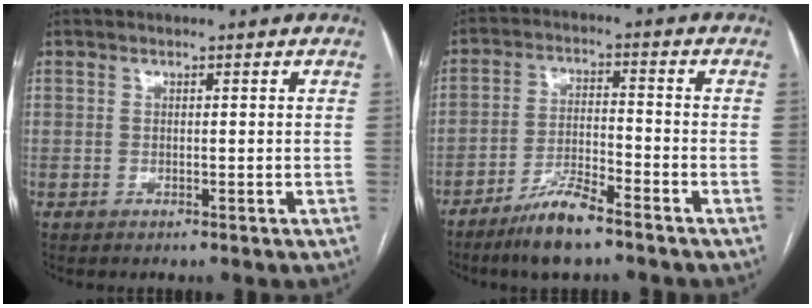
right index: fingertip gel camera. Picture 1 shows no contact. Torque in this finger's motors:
{"motor_torque": [0.58, -0.33, 0.35, 0.07]}